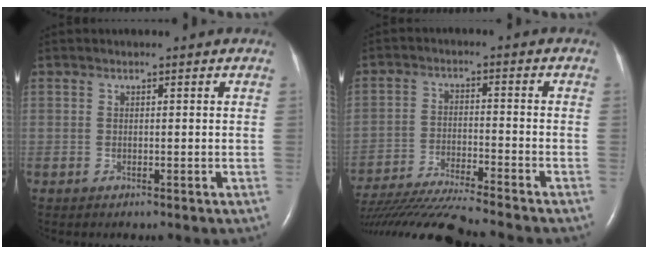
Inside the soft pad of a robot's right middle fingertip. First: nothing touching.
{"total": 15.4, "force": [-14.0, -1.4, 6.1], "torque": [-0.104, -0.031, -0.240]}